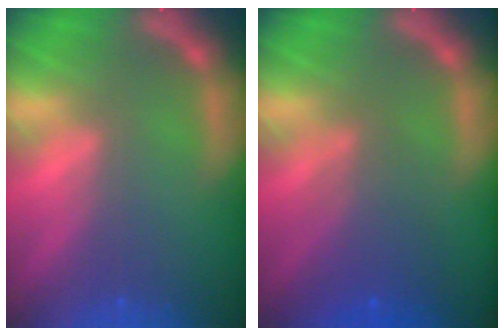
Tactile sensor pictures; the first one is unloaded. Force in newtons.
{"total": 4.1}